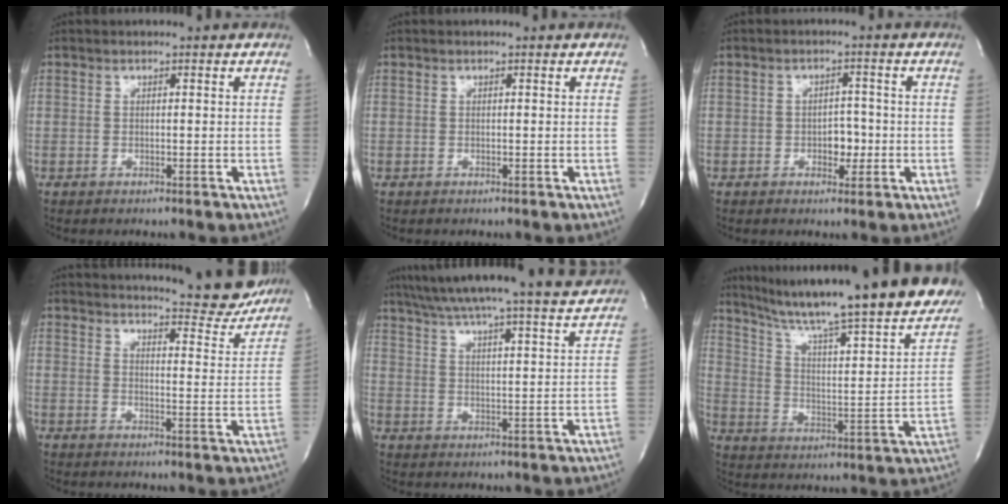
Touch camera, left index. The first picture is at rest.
{"total": 0.0}
{"total": 3.1, "force": [-0.9, 1.9, 2.3], "torque": [-0.026, 0.006, -0.010]}
{"total": 14.0, "force": [13.3, 1.6, 4.0], "torque": [-0.047, -0.047, 0.152]}
{"total": 22.0, "force": [20.3, -0.7, 8.4], "torque": [-0.141, -0.027, 0.274]}
{"total": 29.9, "force": [26.1, 2.4, 14.5], "torque": [-0.229, -0.068, 0.349]}